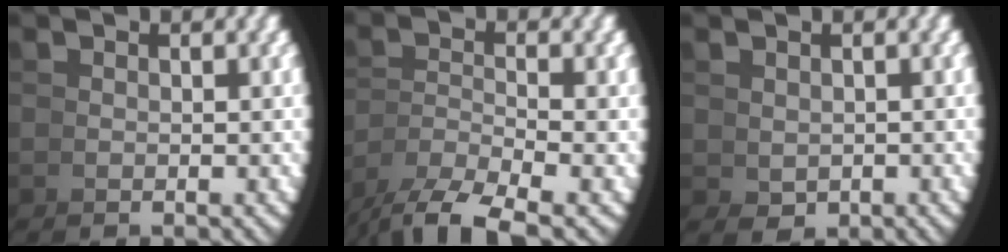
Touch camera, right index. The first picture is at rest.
{"total": 4.8, "force": [-3.5, 1.6, 2.8], "torque": [-0.051, -0.016, -0.046]}
{"total": 0.5, "force": [0.4, -0.3, 0.2], "torque": [0.015, -0.006, 0.024]}